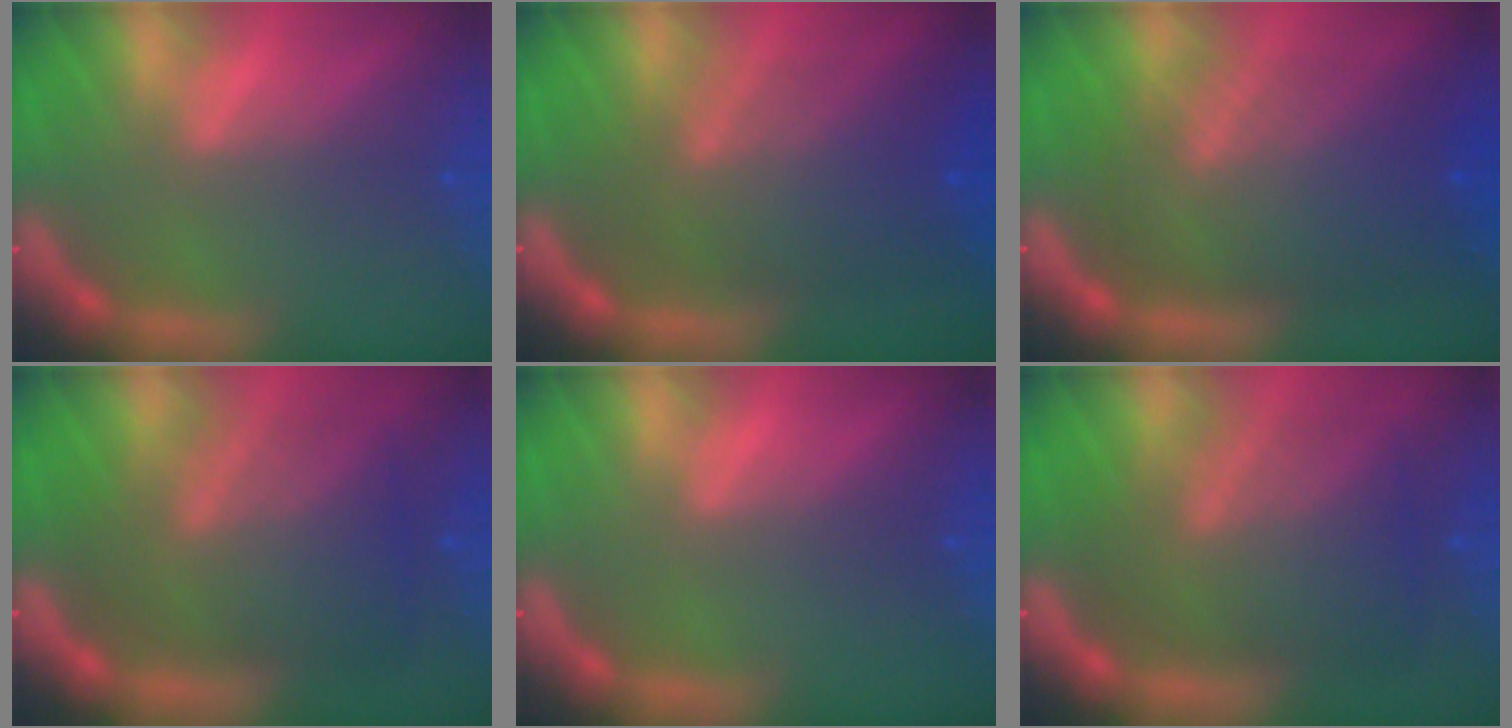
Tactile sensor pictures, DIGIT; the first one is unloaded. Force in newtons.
{"total": 8.0}
{"total": 9.6}
{"total": 8.6}
{"total": 0.0}
{"total": 8.6}